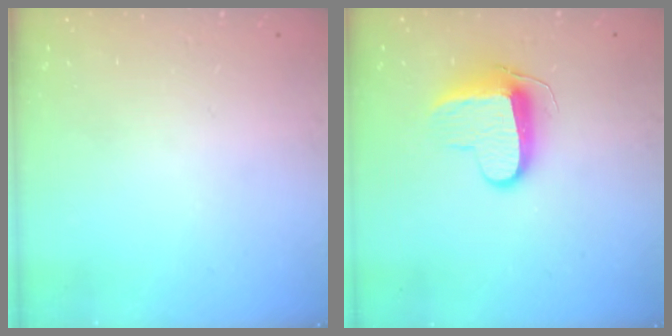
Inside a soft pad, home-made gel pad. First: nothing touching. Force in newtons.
{"total": 9.8, "press": 9.8, "slide": 0.1}